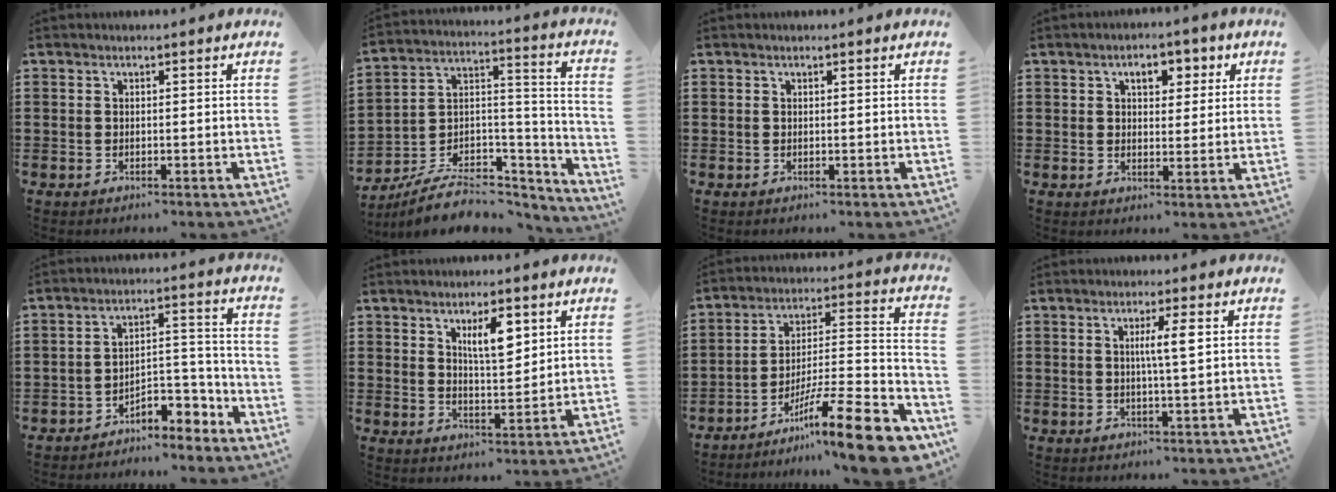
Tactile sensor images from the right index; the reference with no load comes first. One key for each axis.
{"total": 7.5, "fx": -6.1, "fy": 3.5, "fz": 2.7, "tx": -0.049, "ty": 0.010, "tz": -0.114}
{"total": 0.0}
{"total": 4.4, "fx": 2.0, "fy": 2.7, "fz": 2.8, "tx": -0.036, "ty": 0.000, "tz": 0.023}
{"total": 5.9, "fx": -5.1, "fy": 1.9, "fz": 2.3, "tx": -0.039, "ty": 0.010, "tz": -0.100}
{"total": 5.8, "fx": 2.9, "fy": 2.1, "fz": 4.6, "tx": -0.082, "ty": 0.000, "tz": 0.046}
{"total": 15.9, "fx": -11.2, "fy": 1.5, "fz": 11.1, "tx": -0.144, "ty": 0.031, "tz": -0.193}
{"total": 4.1, "fx": 0.8, "fy": 0.1, "fz": 4.0, "tx": -0.078, "ty": 0.000, "tz": 0.008}